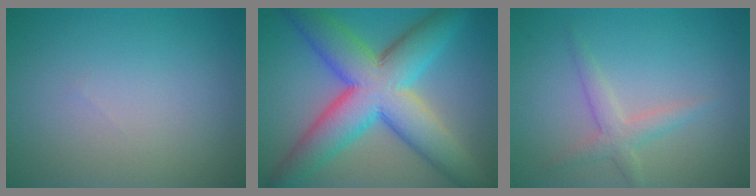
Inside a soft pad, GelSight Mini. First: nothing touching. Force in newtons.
{"total": 11.9, "press": 11.9, "slide": 0.3}
{"total": 2.2, "press": 2.2, "slide": 0.1}